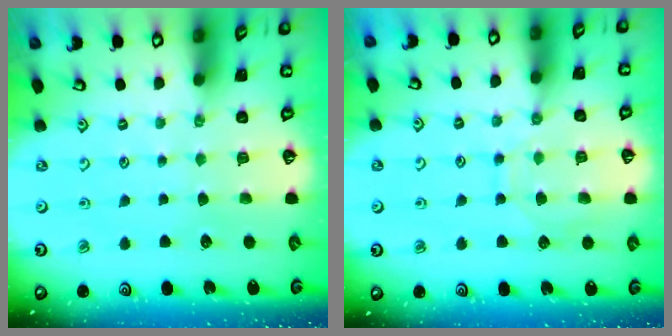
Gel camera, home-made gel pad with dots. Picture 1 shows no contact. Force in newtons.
{"total": 9.7, "press": 9.7, "slide": 0.8}